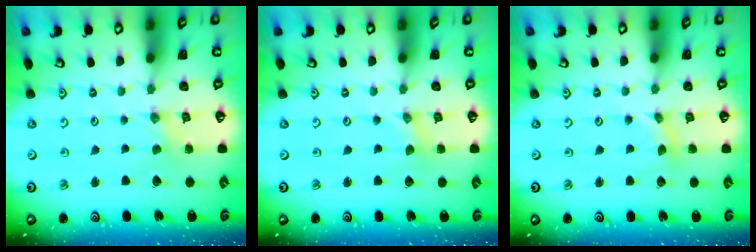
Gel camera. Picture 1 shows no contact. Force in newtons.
{"total": 0.0}
{"total": 2.9, "press": 2.8, "slide": 0.4}